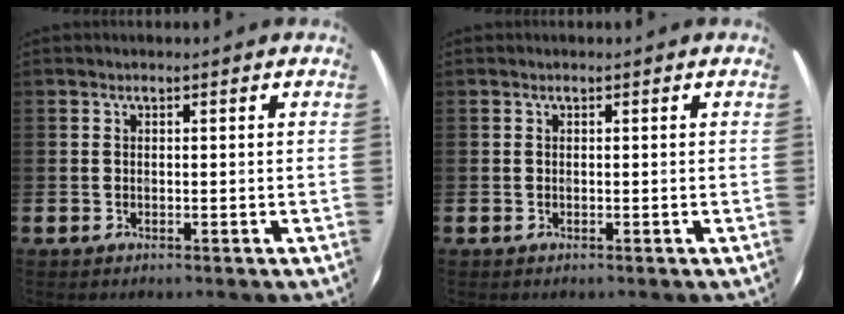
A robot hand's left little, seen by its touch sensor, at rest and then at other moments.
{"total": 0.0}